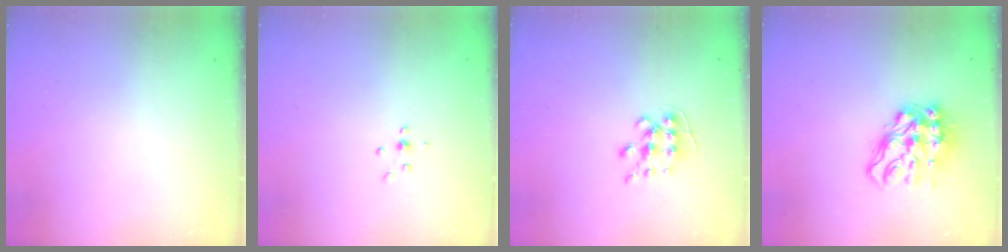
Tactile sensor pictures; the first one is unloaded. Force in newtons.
{"total": 4.0, "press": 3.8, "slide": 1.2}
{"total": 7.4, "press": 7.4, "slide": 0.6}
{"total": 14.1, "press": 14.0, "slide": 2.0}